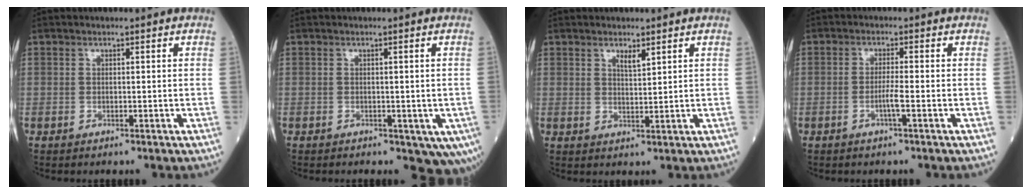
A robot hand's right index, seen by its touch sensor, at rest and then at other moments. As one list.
[{"total": 6.3, "force": [-3.1, 3.4, 4.3], "torque": [-0.036, -0.006, -0.041]}, {"total": 2.1, "force": [1.5, 0.4, 1.5], "torque": [-0.028, -0.005, 0.028]}, {"total": 2.5, "force": [-0.9, -0.2, 2.3], "torque": [-0.046, -0.002, -0.020]}]